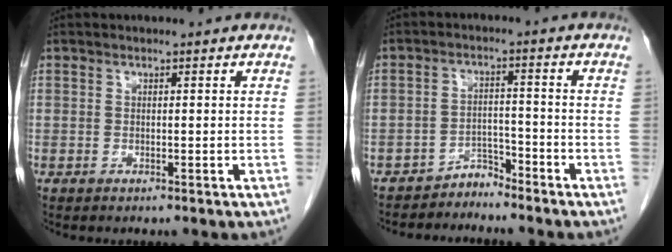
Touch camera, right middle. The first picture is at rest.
{"total": 3.1, "force": [-3.0, 0.7, -0.4], "torque": [0.013, -0.001, -0.051]}